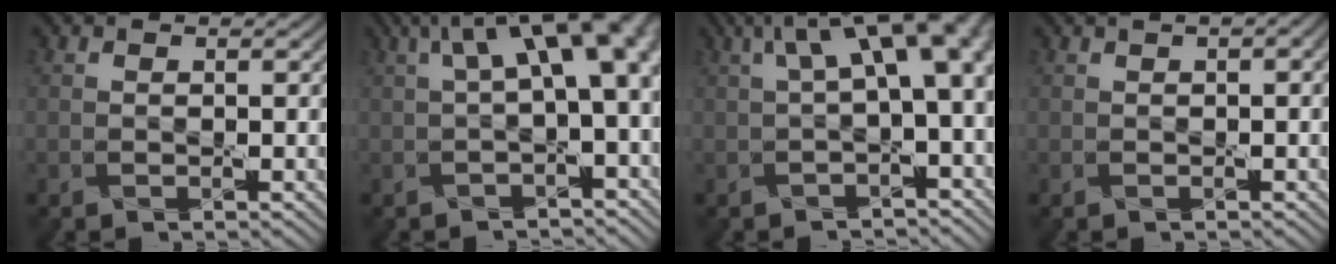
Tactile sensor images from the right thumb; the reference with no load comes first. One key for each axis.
{"total": 9.9, "fx": 2.4, "fy": 3.8, "fz": 8.8, "tx": -0.130, "ty": 0.015, "tz": 0.041}
{"total": 10.1, "fx": 2.5, "fy": 3.9, "fz": 8.9, "tx": -0.137, "ty": 0.014, "tz": 0.044}
{"total": 3.3, "fx": 1.2, "fy": 1.5, "fz": 2.7, "tx": -0.033, "ty": 0.012, "tz": 0.001}